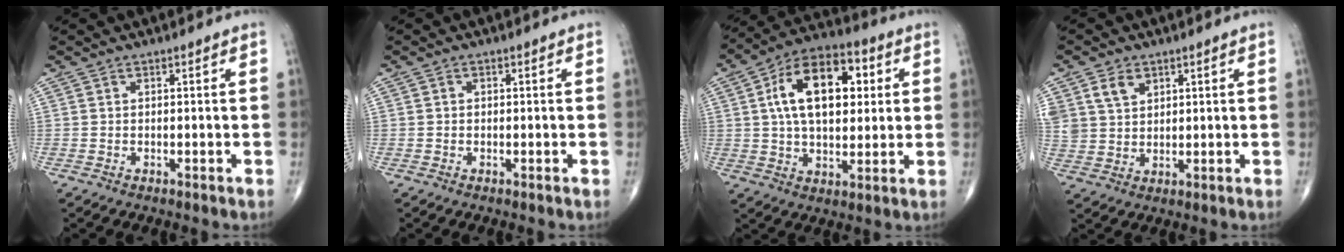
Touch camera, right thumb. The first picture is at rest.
{"total": 0.5, "force": [0.0, 0.5, 0.2], "torque": [0.001, 0.001, 0.000]}
{"total": 17.9, "force": [4.0, 10.3, 14.0], "torque": [-0.206, 0.012, 0.062]}
{"total": 6.7, "force": [3.3, 4.8, 3.2], "torque": [-0.049, -0.011, 0.071]}